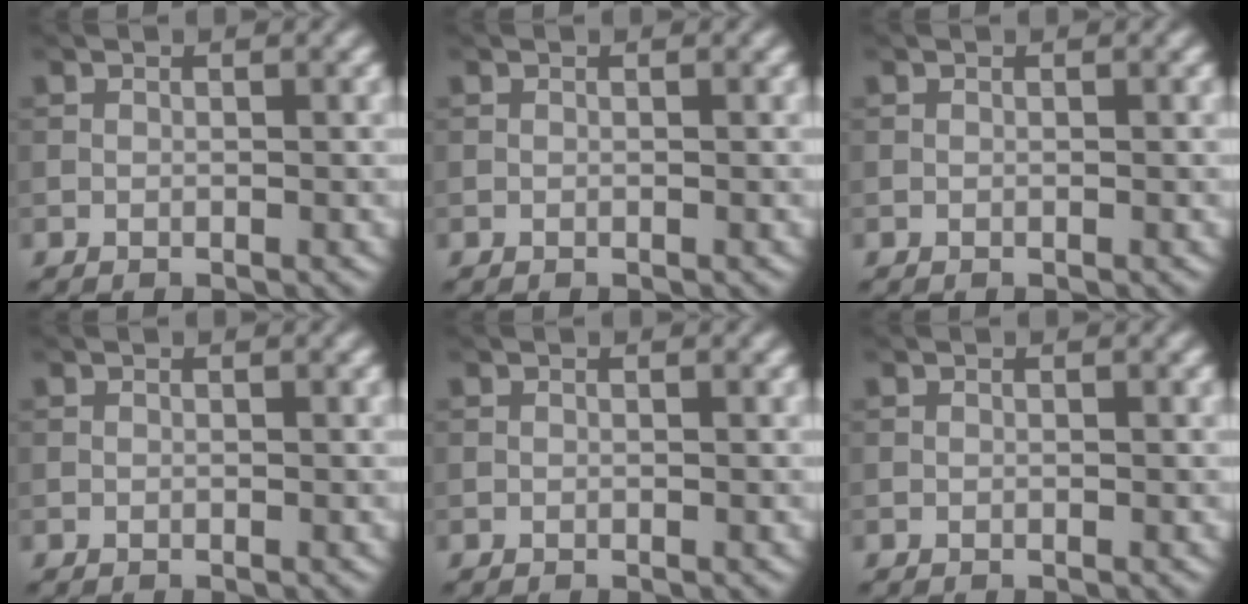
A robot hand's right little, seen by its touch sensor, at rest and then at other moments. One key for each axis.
{"total": 0.0}
{"total": 0.0}
{"total": 0.0}
{"total": 0.0}
{"total": 0.0}